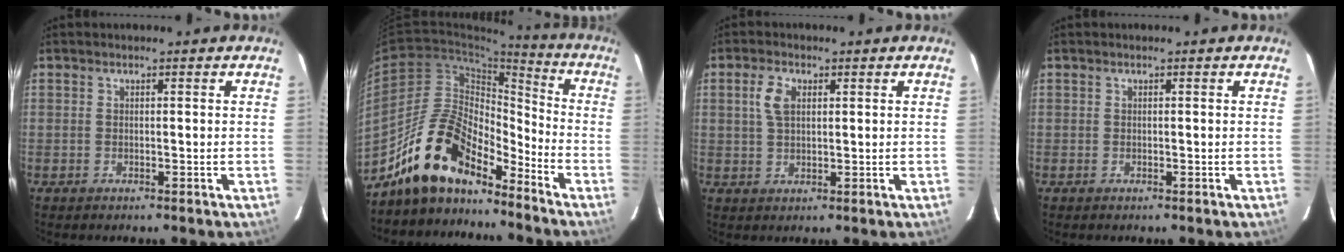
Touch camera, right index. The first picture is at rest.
{"total": 15.4, "force": [-12.7, 5.6, 6.7], "torque": [-0.127, 0.020, -0.234]}
{"total": 4.3, "force": [1.3, 2.5, 3.2], "torque": [-0.064, 0.008, 0.026]}
{"total": 0.0}